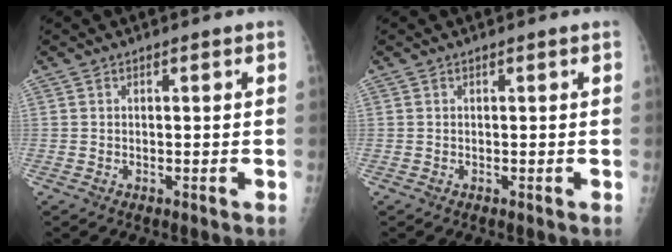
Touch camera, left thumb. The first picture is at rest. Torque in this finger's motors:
{"motor_torque": [0.00, 0.00, 0.01, -0.05, 0.00]}